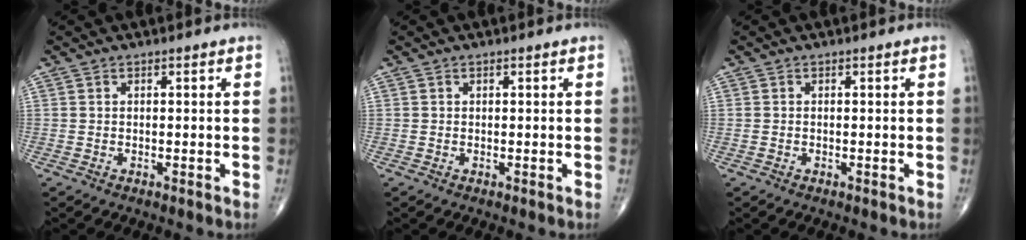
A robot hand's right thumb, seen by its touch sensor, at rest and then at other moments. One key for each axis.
{"total": 0.0}
{"total": 0.0}